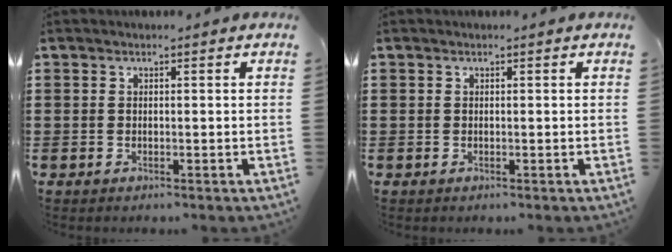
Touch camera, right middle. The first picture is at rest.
{"total": 0.0}